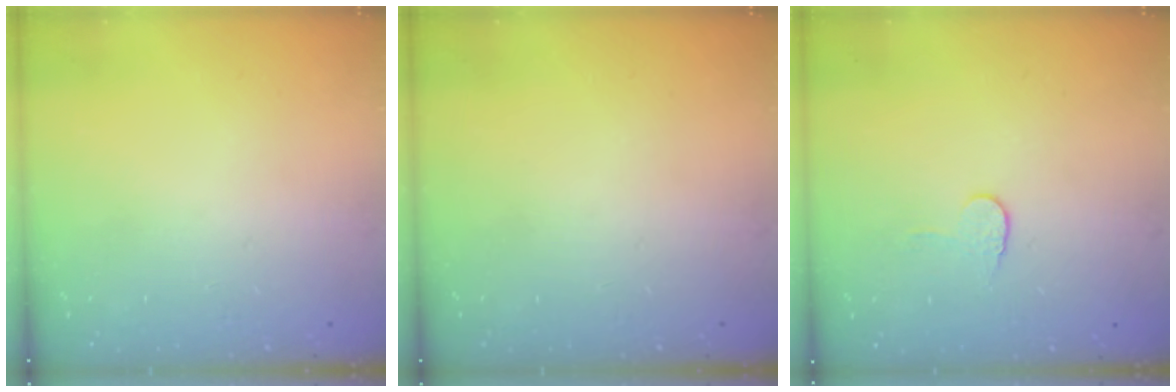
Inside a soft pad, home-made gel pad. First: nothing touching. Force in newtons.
{"total": 0.0}
{"total": 5.3, "press": 5.3, "slide": 0.5}